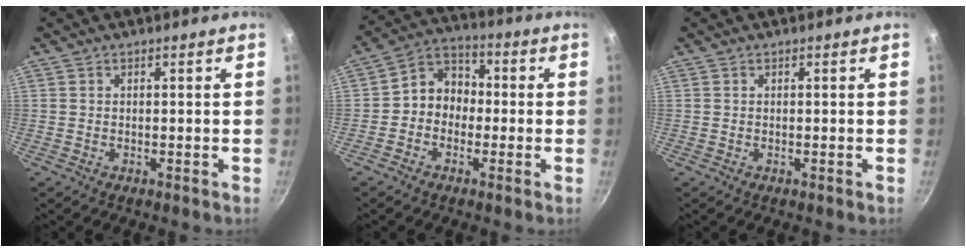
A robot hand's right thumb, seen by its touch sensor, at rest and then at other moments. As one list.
[{"total": 7.7, "force": [-1.1, 6.6, 3.9], "torque": [-0.026, 0.033, -0.041]}, {"total": 0.0}]